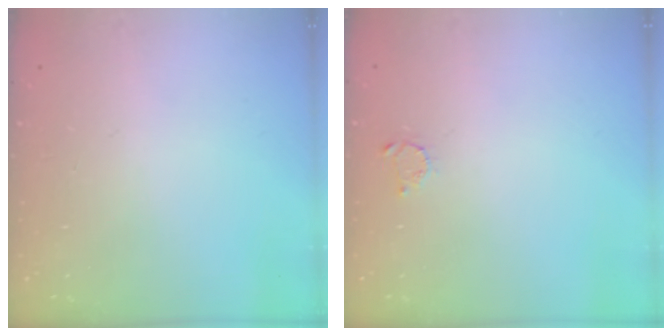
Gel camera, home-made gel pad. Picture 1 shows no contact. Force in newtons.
{"total": 2.1, "press": 2.1, "slide": 0.3}